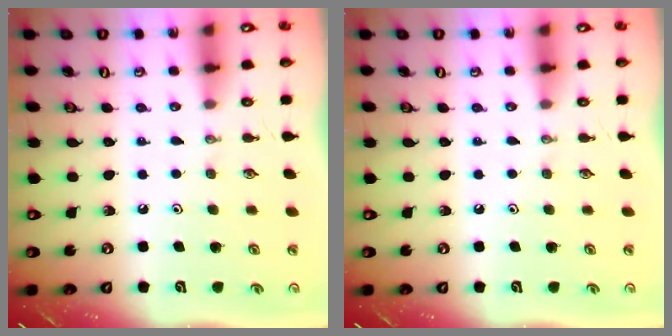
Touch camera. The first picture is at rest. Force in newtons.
{"total": 0.0}